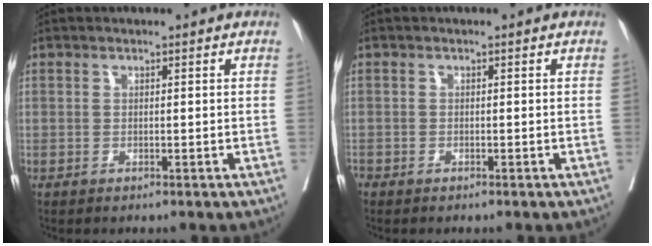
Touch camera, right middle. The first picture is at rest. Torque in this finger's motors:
{"motor_torque": [-0.15, -0.09, 0.02, -0.02]}